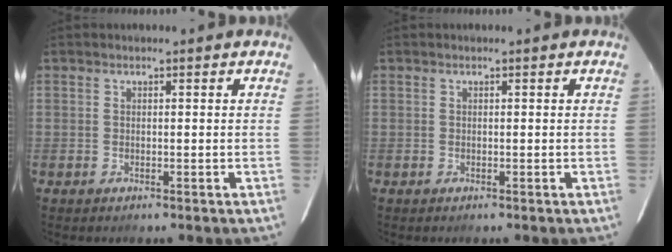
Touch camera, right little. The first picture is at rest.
{"total": 0.0}